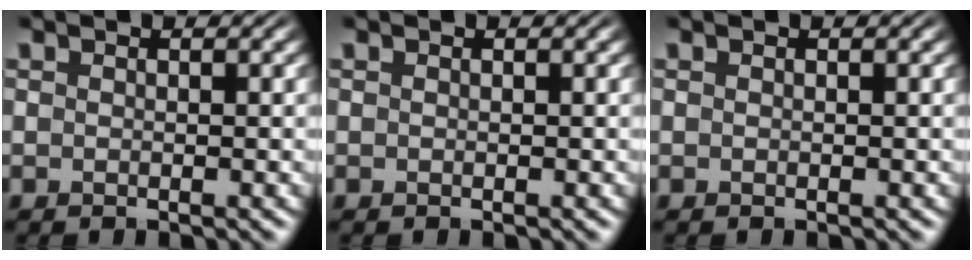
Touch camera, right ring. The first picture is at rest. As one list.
[{"total": 0.0}, {"total": 0.0}]